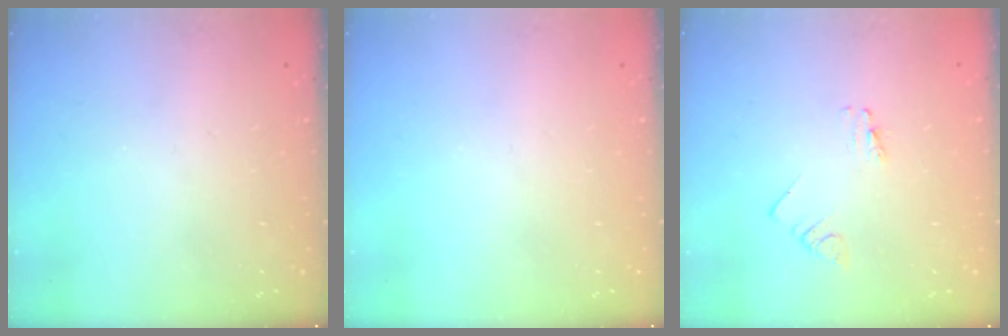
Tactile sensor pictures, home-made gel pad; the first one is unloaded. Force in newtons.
{"total": 0.0}
{"total": 0.8, "press": 0.8, "slide": 0.0}